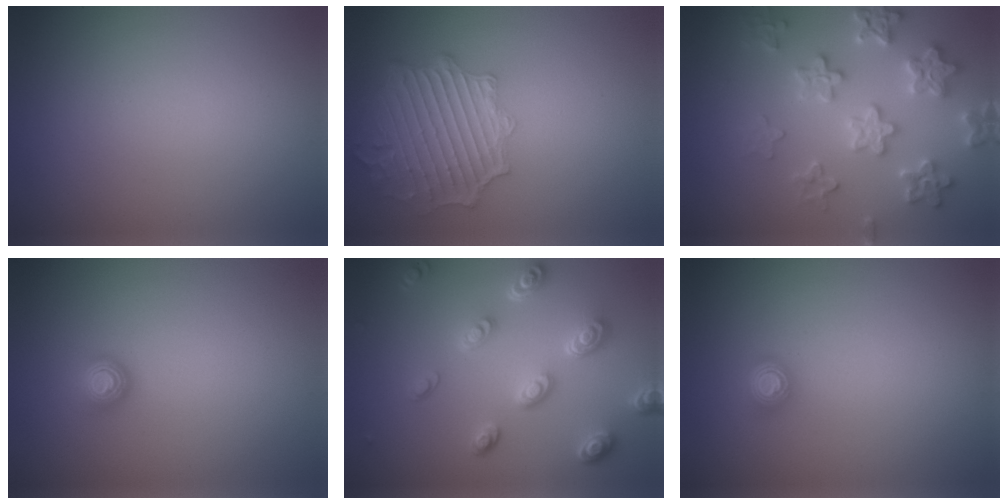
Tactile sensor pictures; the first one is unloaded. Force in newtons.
{"total": 6.3, "press": 5.0, "slide": 3.7}
{"total": 5.4, "press": 5.3, "slide": 1.1}
{"total": 1.1, "press": 1.0, "slide": 0.3}
{"total": 4.8, "press": 3.7, "slide": 3.0}
{"total": 1.7, "press": 1.2, "slide": 1.1}